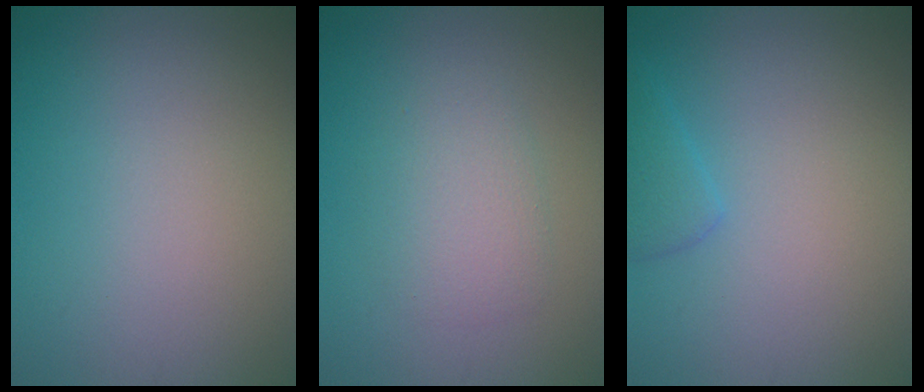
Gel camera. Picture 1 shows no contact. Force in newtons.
{"total": 2.4, "press": 2.4, "slide": 0.2}
{"total": 1.7, "press": 1.7, "slide": 0.1}